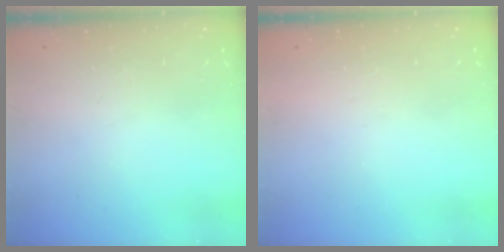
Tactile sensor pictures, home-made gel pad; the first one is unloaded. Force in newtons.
{"total": 1.6, "press": 1.5, "slide": 0.1}